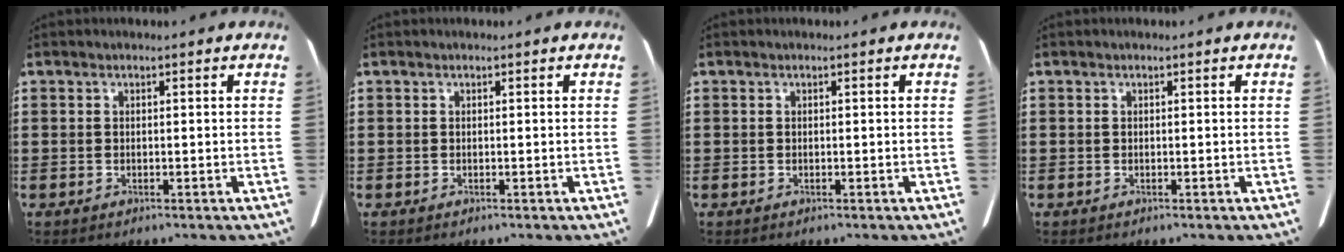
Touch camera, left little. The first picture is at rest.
{"total": 0.0}
{"total": 0.0}
{"total": 0.0}